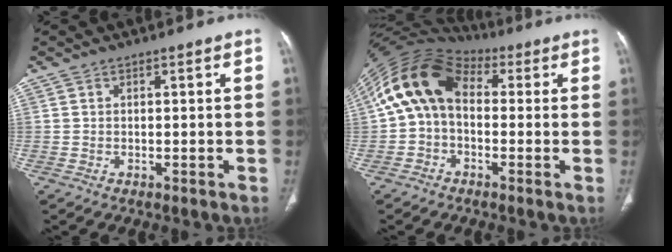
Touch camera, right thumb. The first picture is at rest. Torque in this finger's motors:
{"motor_torque": [-0.35, 1.08, 0.38, -0.14, 0.20]}